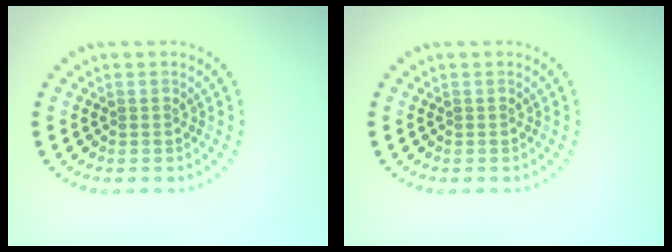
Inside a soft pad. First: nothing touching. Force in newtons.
{"total": 0.0}